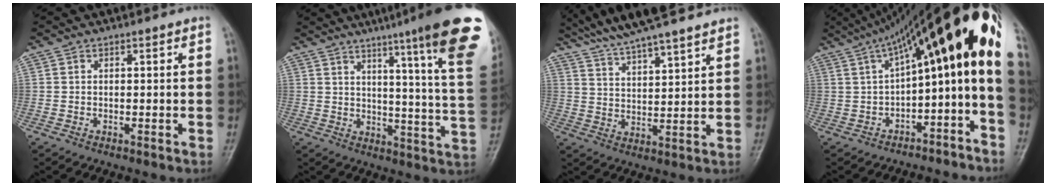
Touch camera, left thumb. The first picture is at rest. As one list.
[{"total": 23.1, "force": [14.4, 0.9, 18.0], "torque": [-0.218, -0.078, 0.175]}, {"total": 15.2, "force": [13.1, 2.0, 7.4], "torque": [-0.108, -0.035, 0.222]}, {"total": 19.5, "force": [-0.2, 6.1, 18.6], "torque": [-0.241, 0.102, 0.004]}]